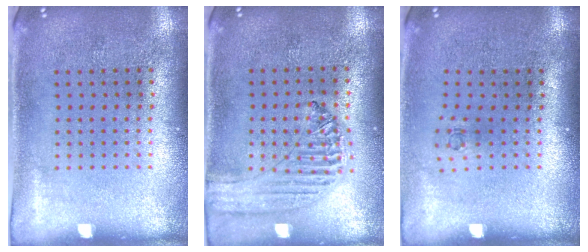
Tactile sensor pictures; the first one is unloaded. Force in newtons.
{"total": 0.9, "press": 0.9, "slide": 0.1}
{"total": 0.7, "press": 0.3, "slide": 0.6}